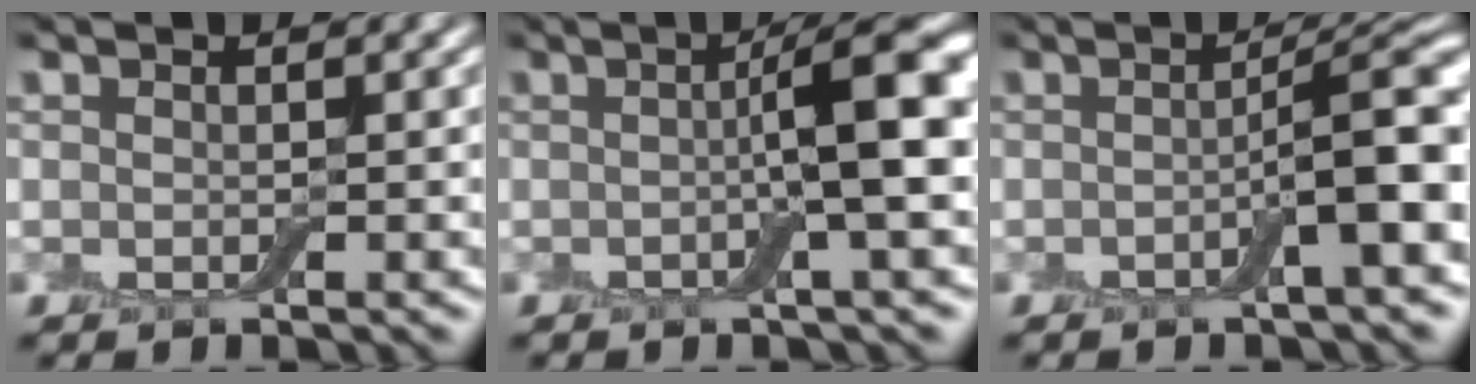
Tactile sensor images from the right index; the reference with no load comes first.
{"total": 7.4, "force": [0.3, 1.3, 7.3], "torque": [-0.096, 0.010, -0.002]}
{"total": 5.0, "force": [-0.9, 0.7, 4.9], "torque": [-0.071, 0.014, -0.021]}